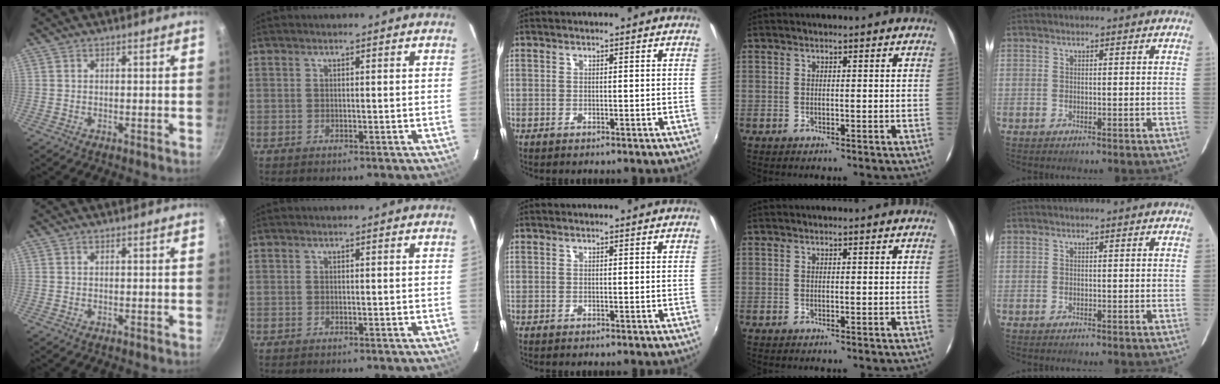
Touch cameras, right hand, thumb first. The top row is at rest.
{}